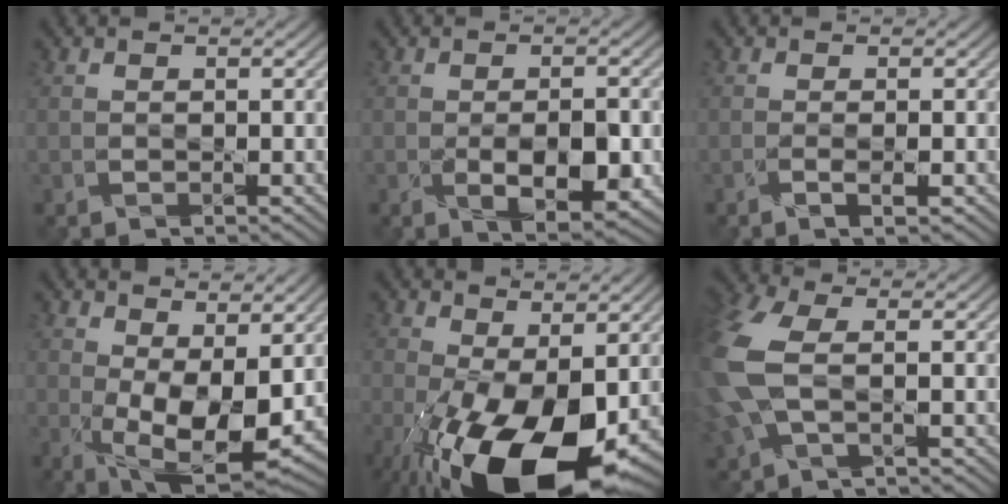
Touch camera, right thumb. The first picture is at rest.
{"total": 6.0, "force": [-1.4, 2.7, 5.2], "torque": [-0.089, -0.011, -0.016]}
{"total": 1.4, "force": [-0.5, 0.0, 1.3], "torque": [-0.027, 0.004, -0.014]}
{"total": 9.6, "force": [0.7, 4.6, 8.4], "torque": [-0.164, -0.017, 0.019]}
{"total": 15.6, "force": [-4.9, 7.2, 13.0], "torque": [-0.257, -0.042, -0.068]}
{"total": 10.2, "force": [0.8, 5.7, 8.3], "torque": [-0.264, -0.004, 0.016]}